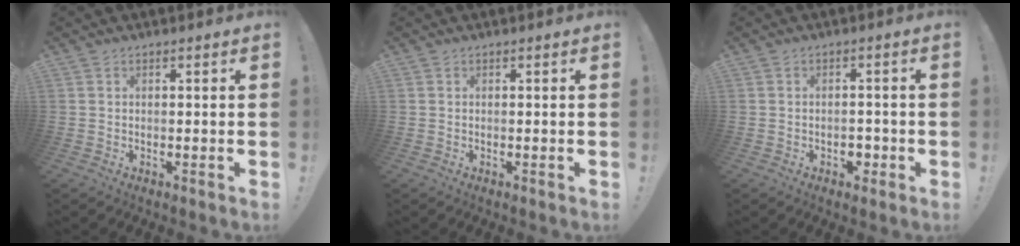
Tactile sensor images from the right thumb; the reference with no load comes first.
{"total": 0.0}
{"total": 3.1, "force": [-1.3, 2.5, 1.5], "torque": [-0.011, -0.001, -0.023]}